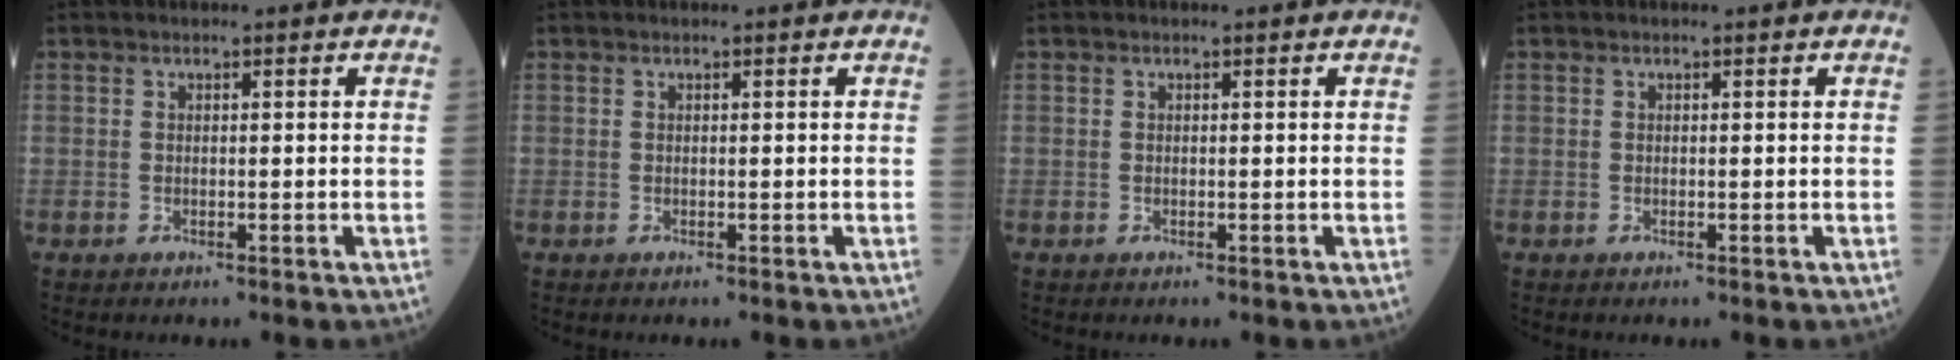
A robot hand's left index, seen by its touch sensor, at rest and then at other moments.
{"total": 0.0}
{"total": 0.0}
{"total": 0.0}